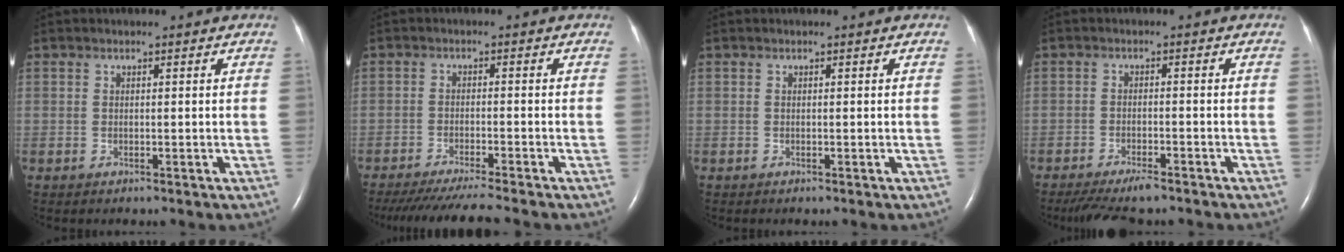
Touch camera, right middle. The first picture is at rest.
{"total": 9.7, "force": [-8.7, -1.0, 4.2], "torque": [-0.055, -0.026, -0.139]}
{"total": 0.0}
{"total": 6.8, "force": [-5.6, 1.3, 3.6], "torque": [-0.060, -0.015, -0.093]}